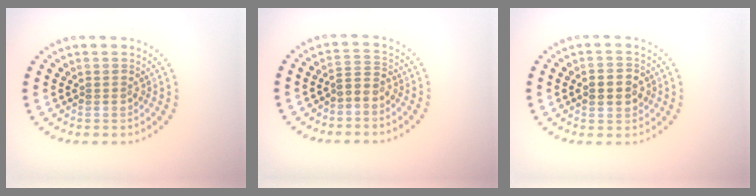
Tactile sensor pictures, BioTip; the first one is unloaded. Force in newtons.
{"total": 2.0, "press": 1.4, "slide": 1.3}
{"total": 2.9, "press": 2.9, "slide": 0.1}